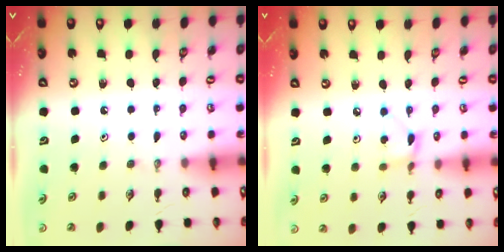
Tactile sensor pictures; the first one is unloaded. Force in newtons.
{"total": 3.0, "press": 3.0, "slide": 0.2}